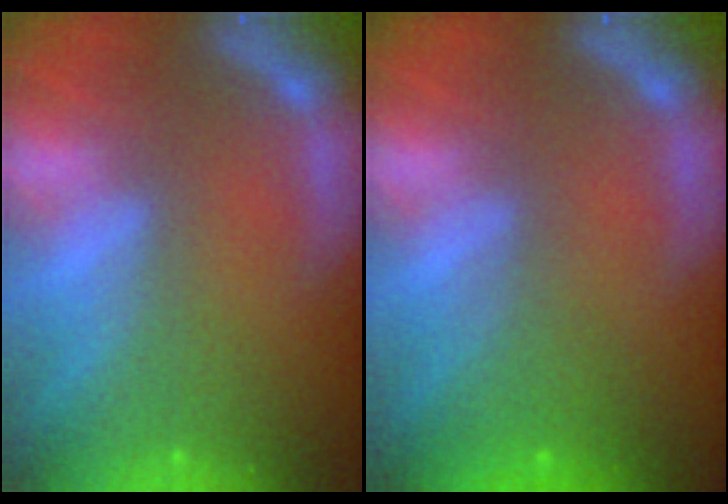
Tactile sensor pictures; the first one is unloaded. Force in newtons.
{"total": 2.4}